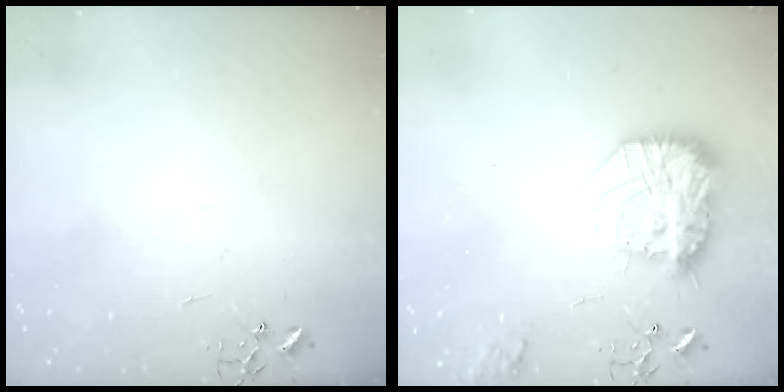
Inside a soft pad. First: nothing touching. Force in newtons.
{"total": 20.0, "press": 20.0, "slide": 0.8}